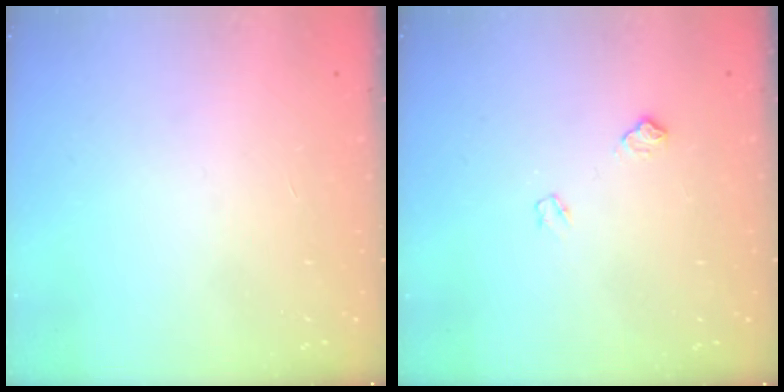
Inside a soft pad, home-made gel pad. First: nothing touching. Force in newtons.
{"total": 6.9, "press": 6.8, "slide": 0.8}